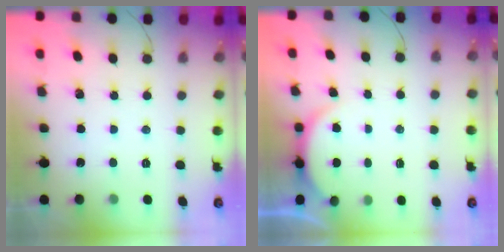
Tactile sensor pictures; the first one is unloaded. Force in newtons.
{"total": 2.9, "press": 2.8, "slide": 0.6}